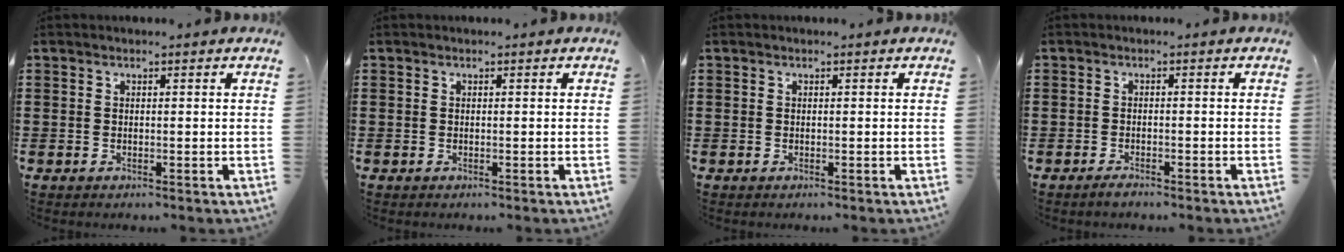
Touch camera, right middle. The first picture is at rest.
{"total": 0.0}
{"total": 0.0}
{"total": 1.2, "force": [-1.0, 0.3, 0.4], "torque": [-0.011, -0.004, -0.020]}